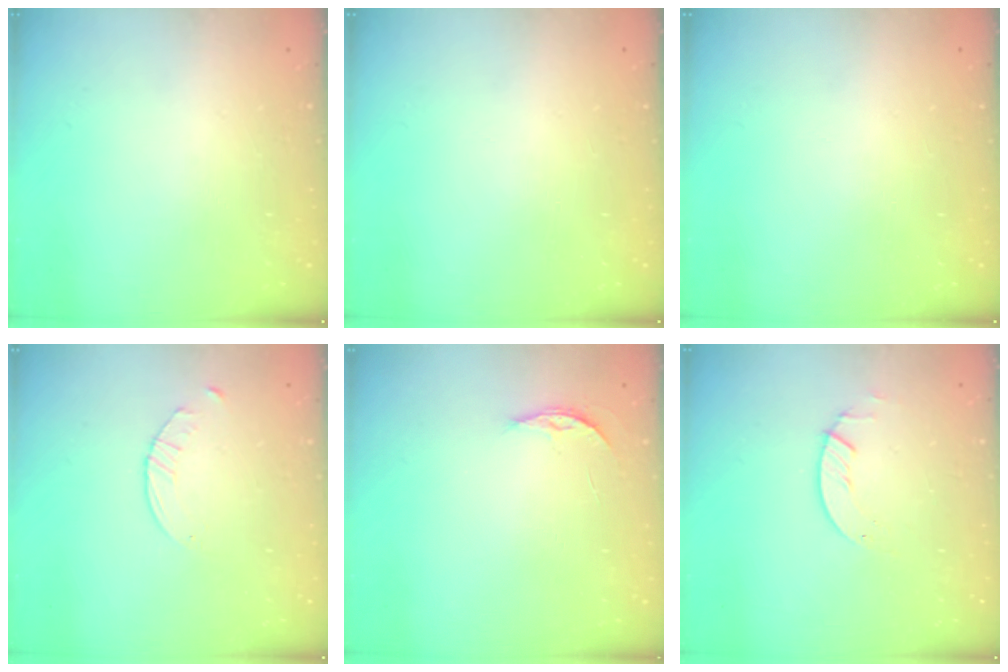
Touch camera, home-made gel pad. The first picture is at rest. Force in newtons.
{"total": 0.0}
{"total": 0.0}
{"total": 2.0, "press": 2.0, "slide": 0.3}
{"total": 3.5, "press": 3.5, "slide": 0.4}
{"total": 1.3, "press": 1.2, "slide": 0.1}